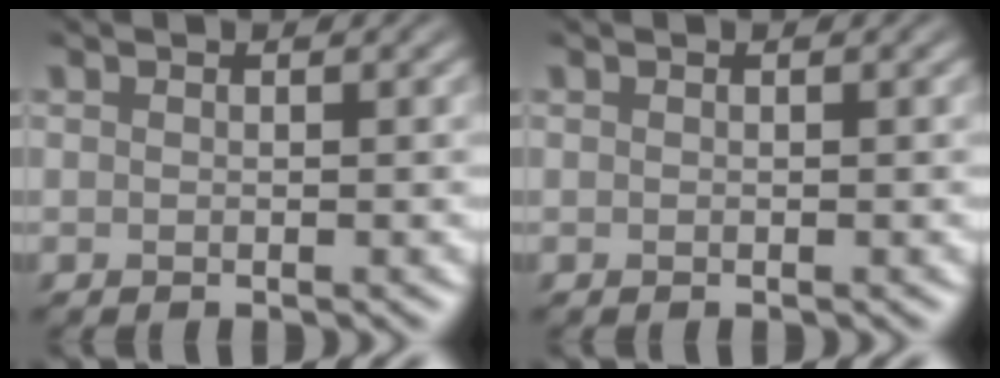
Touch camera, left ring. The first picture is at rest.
{"total": 0.0}